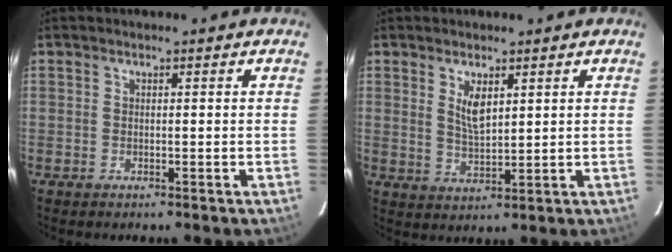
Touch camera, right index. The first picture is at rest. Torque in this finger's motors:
{"motor_torque": [0.53, 0.20, 0.21, 0.07]}